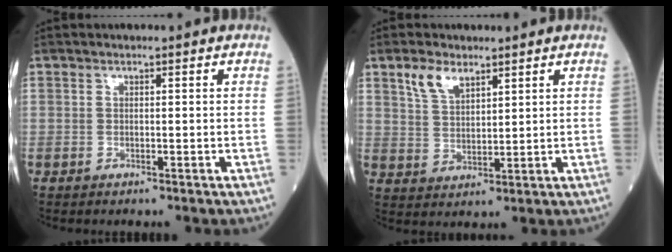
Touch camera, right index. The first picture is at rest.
{"total": 5.0, "force": [3.4, 2.2, 2.9], "torque": [-0.064, 0.004, 0.072]}